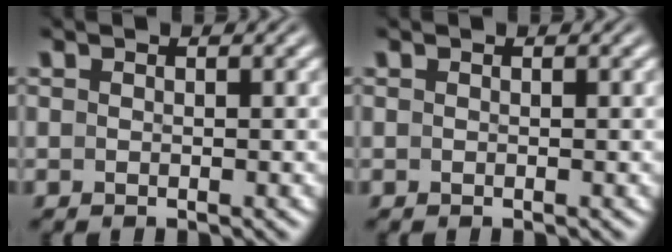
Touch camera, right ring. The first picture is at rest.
{"total": 0.0}